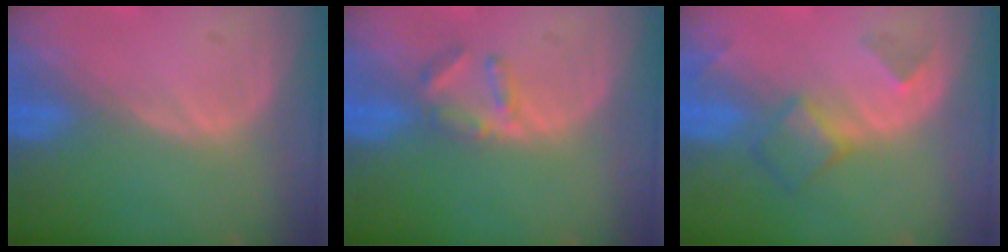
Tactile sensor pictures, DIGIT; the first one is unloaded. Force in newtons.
{"total": 3.0, "press": 3.0, "slide": 0.4}
{"total": 4.8, "press": 4.3, "slide": 2.1}